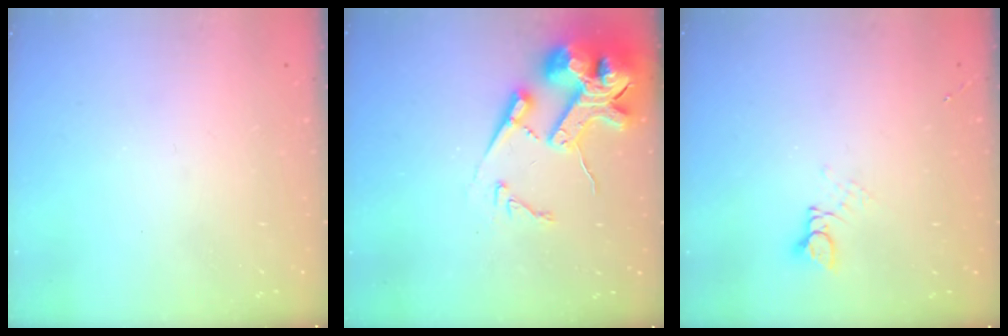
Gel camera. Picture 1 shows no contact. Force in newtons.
{"total": 18.5, "press": 18.3, "slide": 2.7}
{"total": 2.9, "press": 2.9, "slide": 0.2}